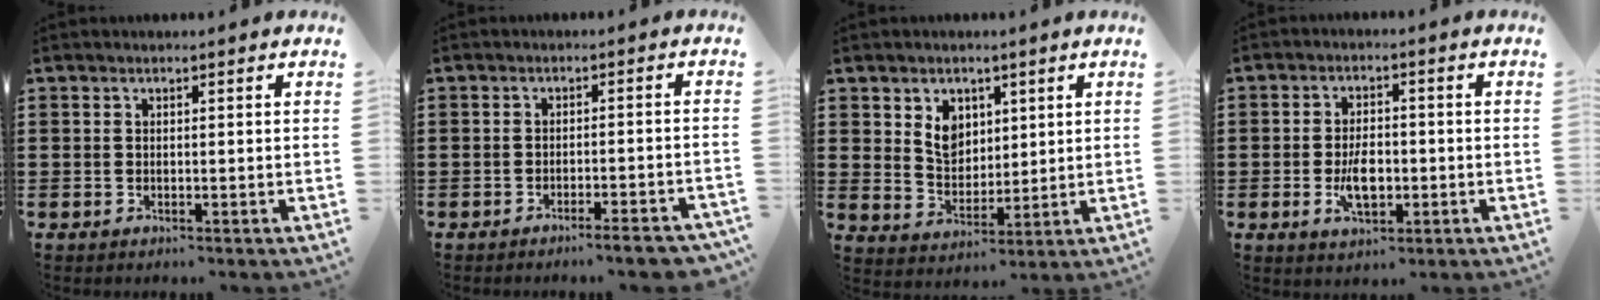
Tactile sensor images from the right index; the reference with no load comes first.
{"total": 3.9, "force": [-3.2, 0.0, 2.2], "torque": [-0.035, -0.009, -0.057]}
{"total": 5.6, "force": [2.4, 4.5, 2.5], "torque": [-0.060, 0.011, 0.042]}
{"total": 5.5, "force": [-1.2, 2.9, 4.5], "torque": [-0.085, -0.003, -0.024]}